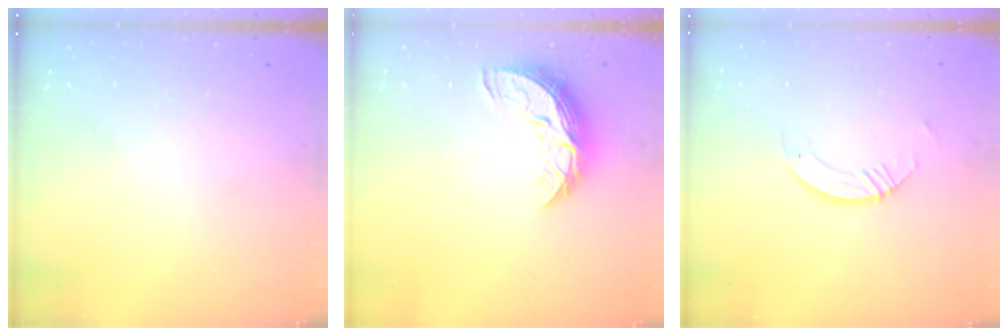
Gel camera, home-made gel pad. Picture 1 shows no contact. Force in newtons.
{"total": 9.4, "press": 9.4, "slide": 0.6}
{"total": 3.7, "press": 3.7, "slide": 0.2}